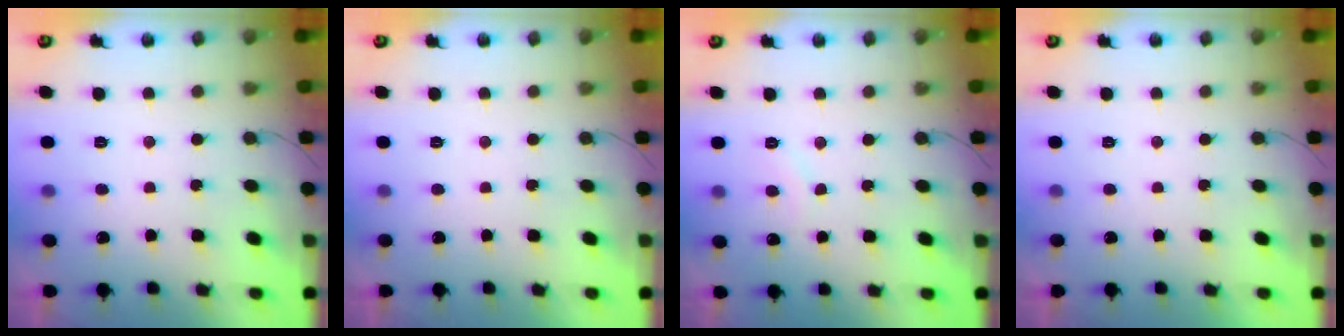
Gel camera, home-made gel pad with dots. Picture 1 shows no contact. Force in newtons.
{"total": 1.9, "press": 1.9, "slide": 0.1}
{"total": 6.2, "press": 6.2, "slide": 0.5}
{"total": 1.7, "press": 1.7, "slide": 0.0}